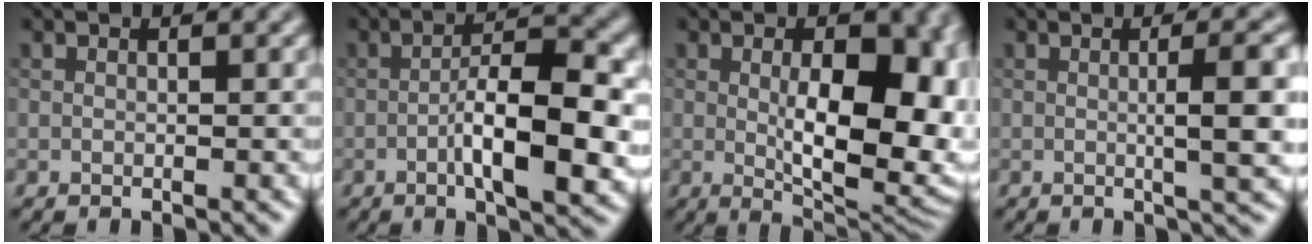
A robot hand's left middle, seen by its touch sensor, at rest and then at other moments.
{"total": 7.8, "force": [-2.0, 2.1, 7.3], "torque": [-0.118, 0.005, -0.034]}
{"total": 11.0, "force": [0.0, 5.3, 9.6], "torque": [-0.121, -0.013, 0.014]}
{"total": 5.3, "force": [0.2, 1.1, 5.2], "torque": [-0.072, 0.007, 0.001]}